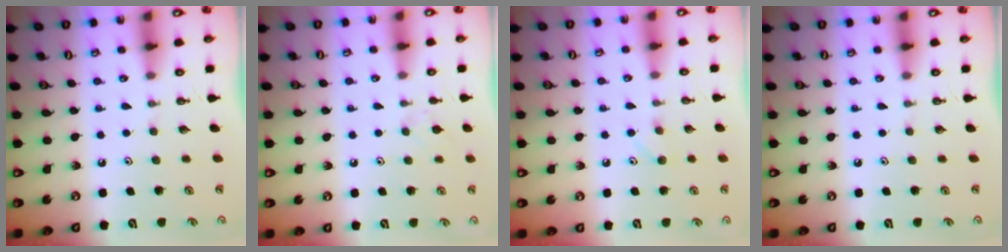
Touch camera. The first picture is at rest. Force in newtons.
{"total": 2.5, "press": 2.4, "slide": 0.6}
{"total": 4.2, "press": 4.2, "slide": 0.6}
{"total": 0.0}